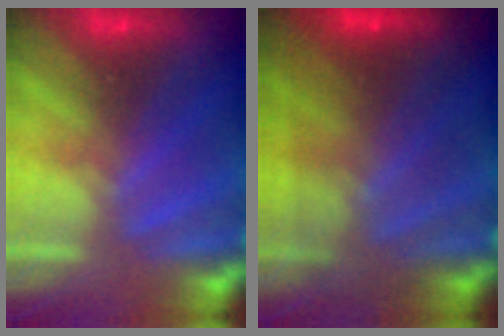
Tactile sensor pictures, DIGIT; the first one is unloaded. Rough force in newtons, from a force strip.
{"total": 5.5}